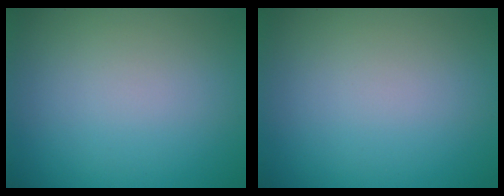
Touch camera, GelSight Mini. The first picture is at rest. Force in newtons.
{"total": 0.0}